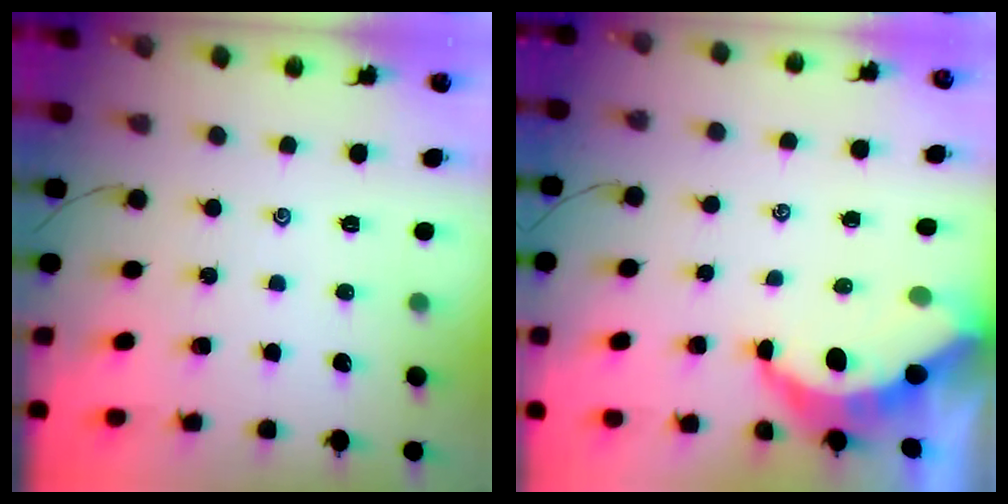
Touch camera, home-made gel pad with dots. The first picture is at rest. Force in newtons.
{"total": 7.0, "press": 6.9, "slide": 0.7}